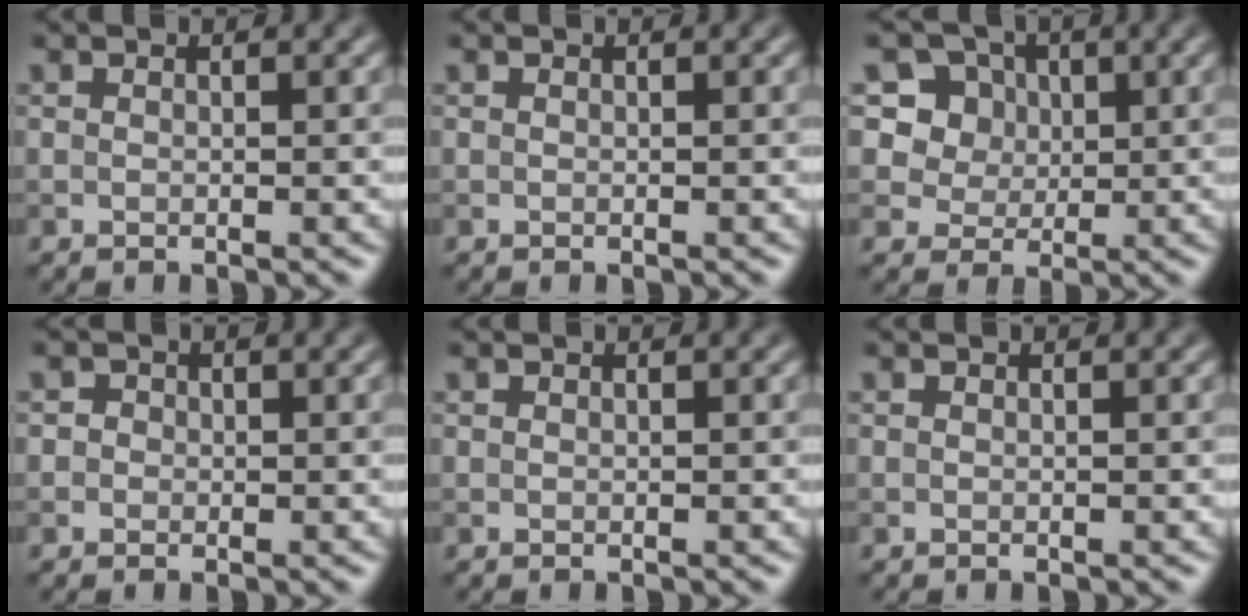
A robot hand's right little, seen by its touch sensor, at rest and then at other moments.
{"total": 0.0}
{"total": 8.7, "force": [3.8, 7.0, 3.4], "torque": [-0.071, 0.013, 0.056]}
{"total": 1.3, "force": [0.3, 1.2, 0.4], "torque": [0.009, -0.001, -0.007]}
{"total": 0.0}
{"total": 0.0}